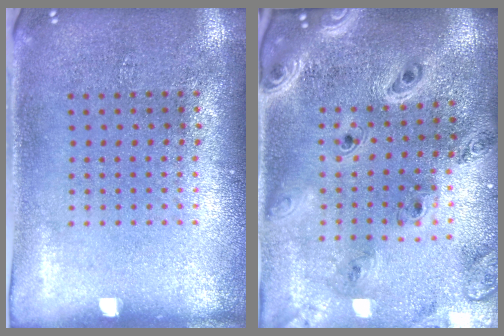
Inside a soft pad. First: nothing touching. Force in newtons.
{"total": 2.5, "press": 2.2, "slide": 1.1}